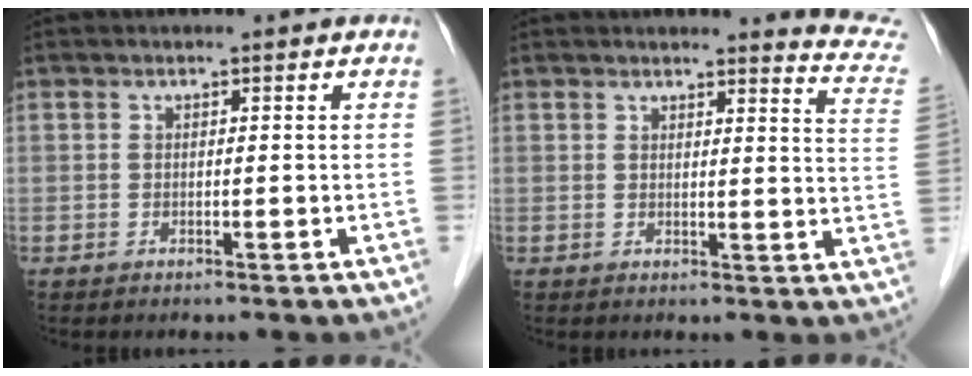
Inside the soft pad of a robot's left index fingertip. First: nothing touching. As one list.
[{"total": 8.2, "force": [8.2, -0.3, 0.9], "torque": [-0.001, -0.074, 0.062]}]